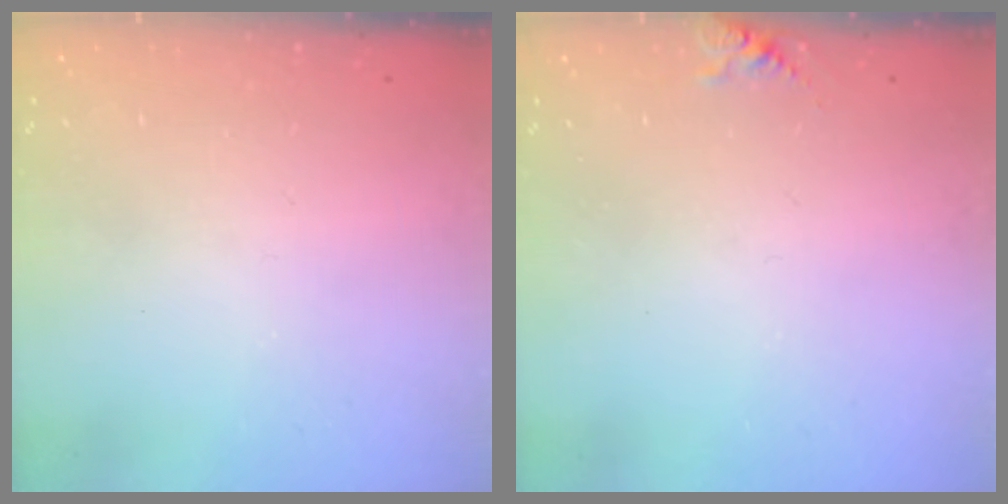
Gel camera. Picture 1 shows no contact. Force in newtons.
{"total": 4.5, "press": 4.5, "slide": 0.6}